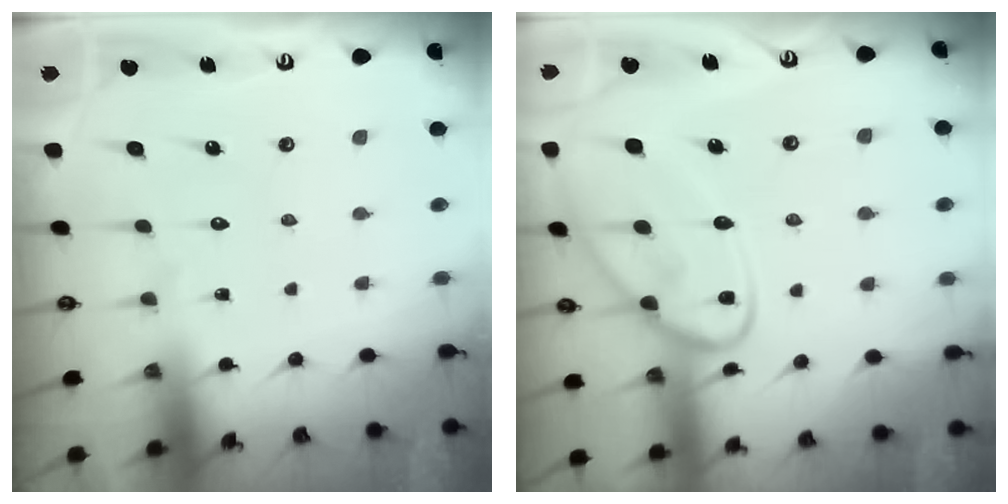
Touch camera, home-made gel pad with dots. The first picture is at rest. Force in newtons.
{"total": 14.7, "press": 14.6, "slide": 1.2}